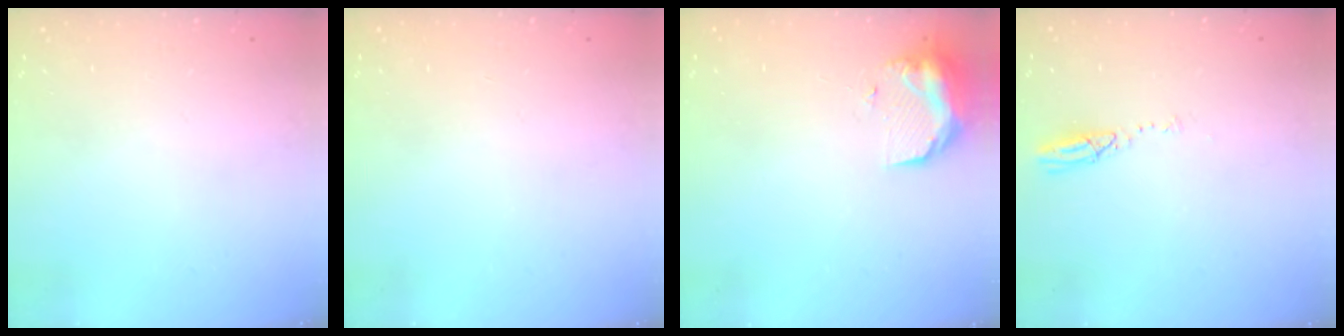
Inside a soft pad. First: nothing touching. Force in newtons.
{"total": 0.0}
{"total": 9.7, "press": 9.6, "slide": 0.9}
{"total": 3.6, "press": 3.6, "slide": 0.2}